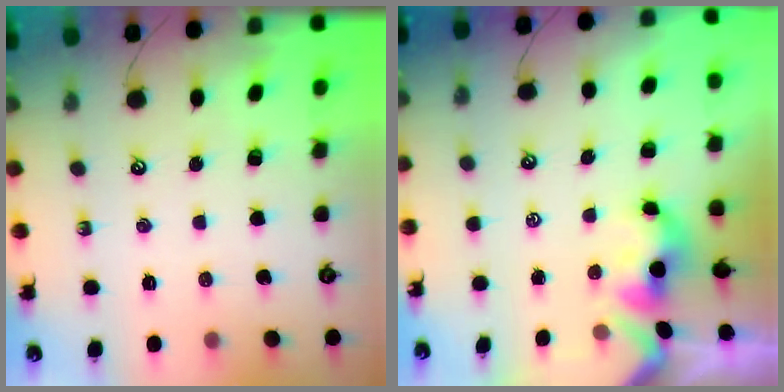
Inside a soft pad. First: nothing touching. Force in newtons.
{"total": 0.9, "press": 0.5, "slide": 0.7}